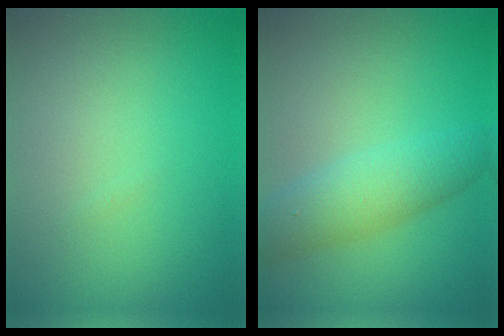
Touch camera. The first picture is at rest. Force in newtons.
{"total": 4.1, "press": 4.1, "slide": 0.0}